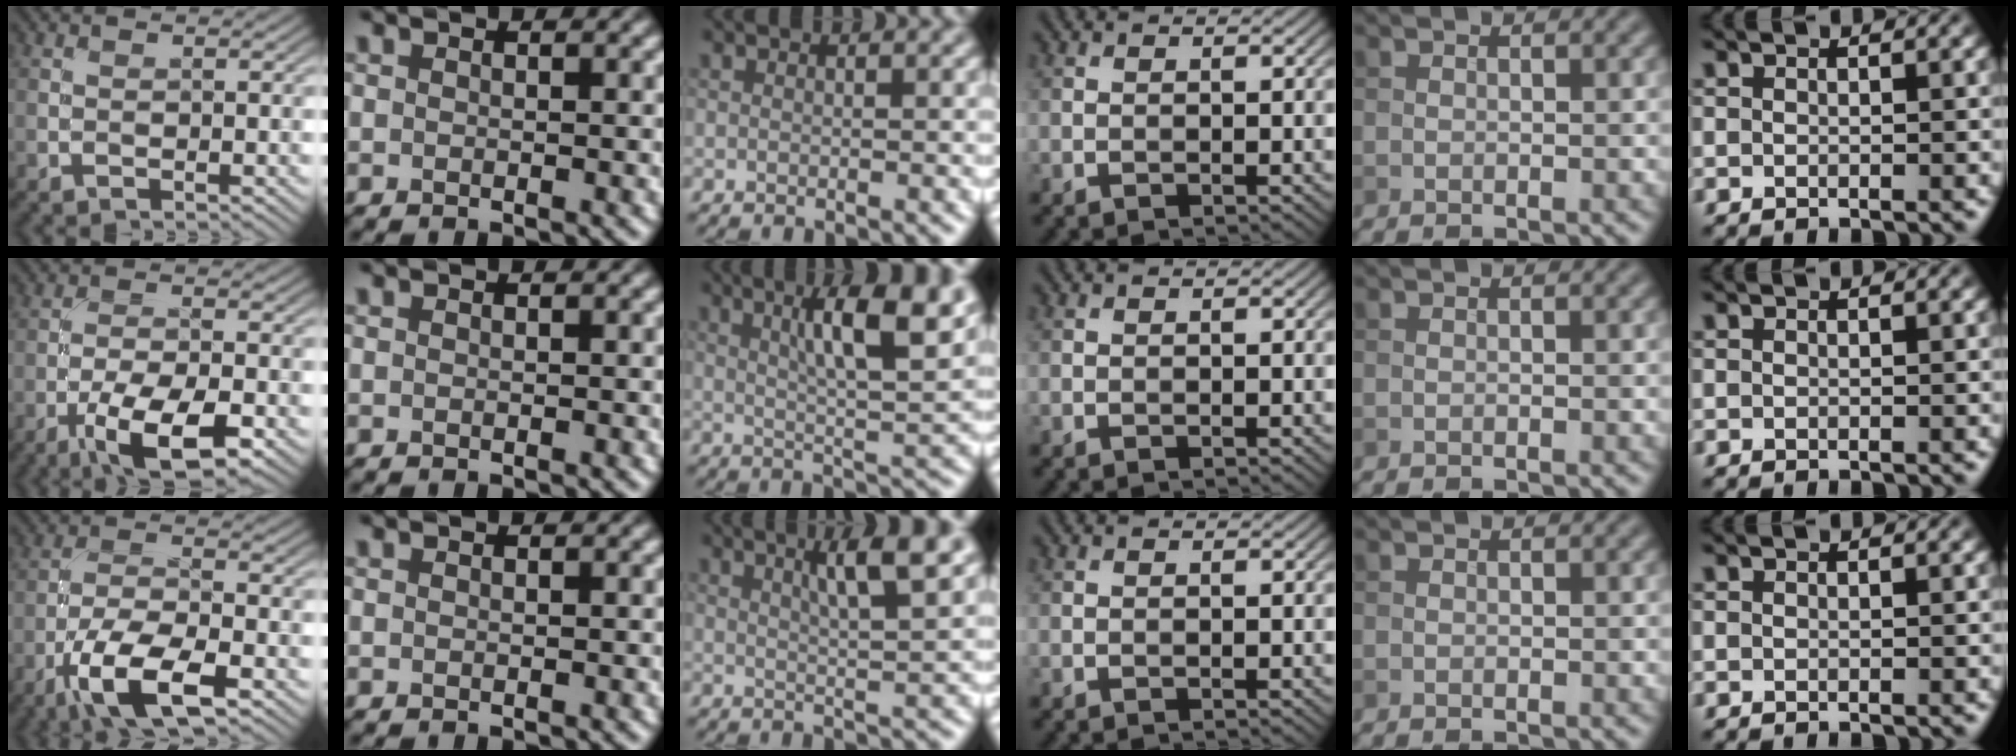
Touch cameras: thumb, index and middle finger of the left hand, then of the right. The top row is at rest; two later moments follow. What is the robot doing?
{"motion": "unscrew", "object": "medicine bottle"}